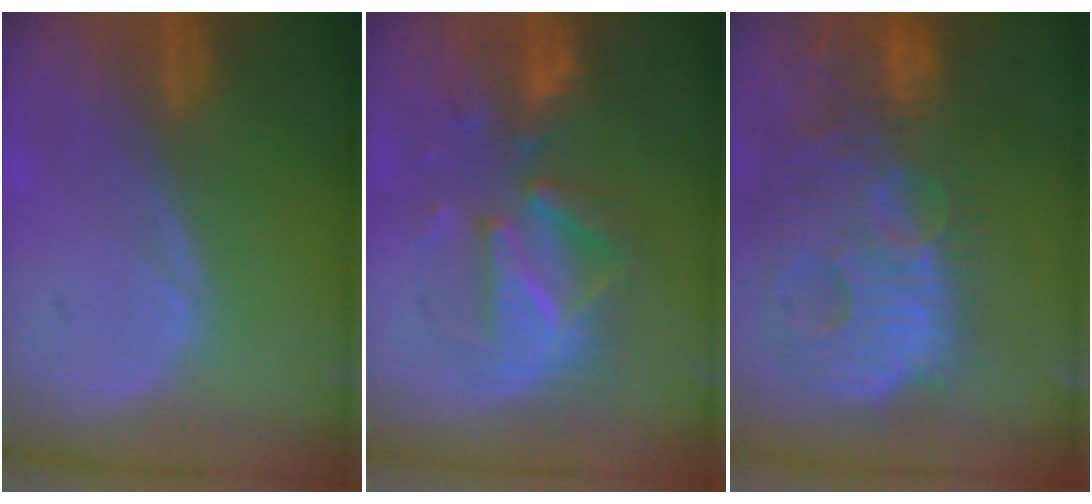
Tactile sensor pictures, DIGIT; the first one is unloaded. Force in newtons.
{"total": 8.6, "press": 8.5, "slide": 1.2}
{"total": 14.4, "press": 12.4, "slide": 7.3}